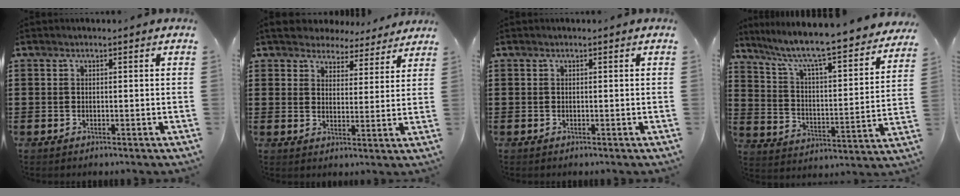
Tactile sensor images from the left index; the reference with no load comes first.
{"total": 4.8, "force": [4.6, 1.4, 0.1], "torque": [-0.027, -0.021, 0.083]}
{"total": 0.0}
{"total": 6.7, "force": [5.6, 0.2, 3.7], "torque": [-0.097, -0.052, 0.085]}